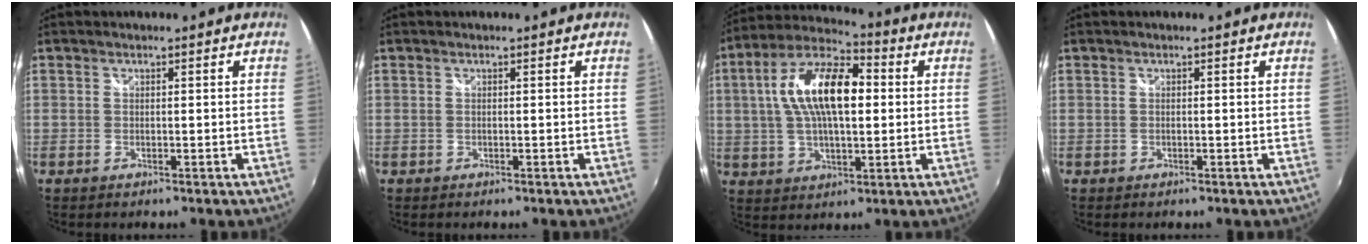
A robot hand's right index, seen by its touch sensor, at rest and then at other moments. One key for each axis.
{"total": 0.0}
{"total": 16.0, "fx": 2.2, "fy": 7.3, "fz": 14.1, "tx": -0.264, "ty": 0.023, "tz": 0.030}
{"total": 0.0}